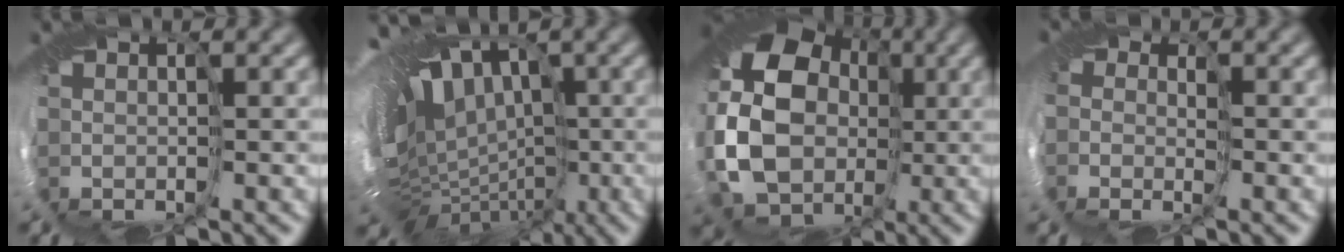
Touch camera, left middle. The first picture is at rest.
{"total": 15.4, "force": [-0.7, 9.0, 12.4], "torque": [-0.161, -0.011, -0.003]}
{"total": 15.3, "force": [-1.8, 11.9, 9.4], "torque": [-0.178, -0.013, -0.056]}
{"total": 1.3, "force": [-1.1, 0.6, -0.3], "torque": [0.017, -0.021, -0.026]}